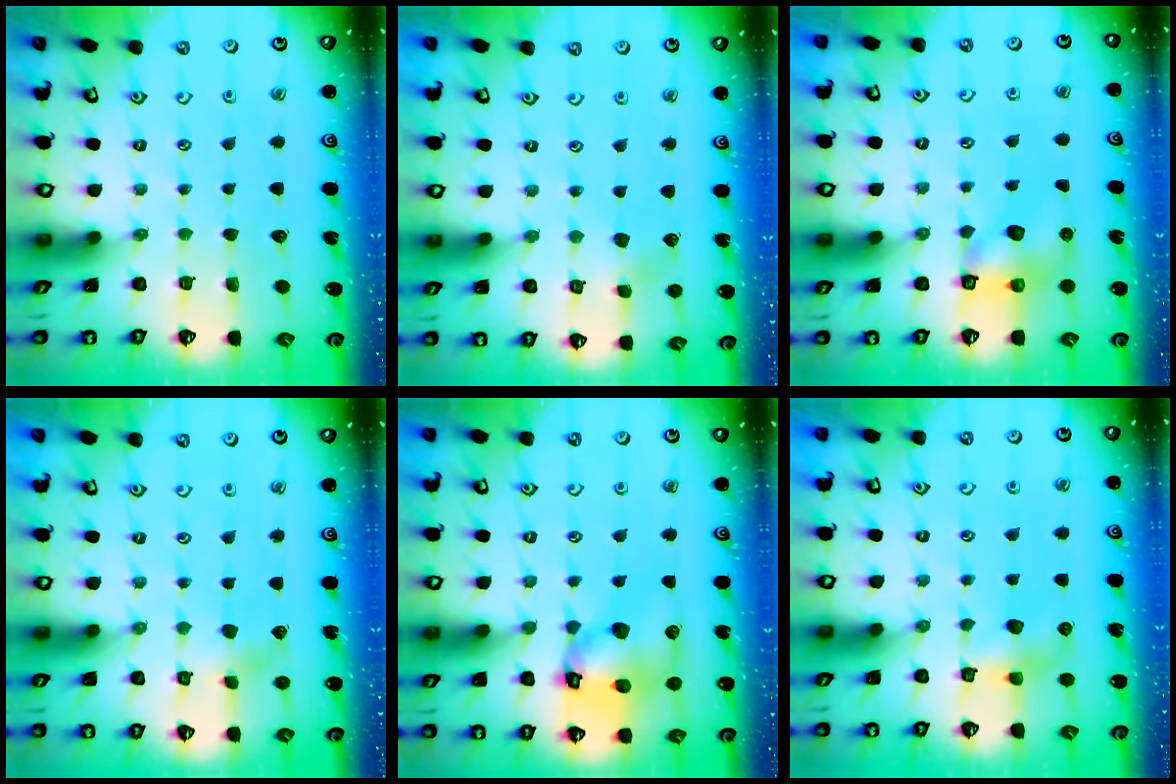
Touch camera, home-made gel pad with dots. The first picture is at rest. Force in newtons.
{"total": 3.7, "press": 3.7, "slide": 0.5}
{"total": 7.9, "press": 7.8, "slide": 0.5}
{"total": 3.1, "press": 3.1, "slide": 0.5}
{"total": 13.6, "press": 13.5, "slide": 1.8}
{"total": 5.5, "press": 5.4, "slide": 0.7}